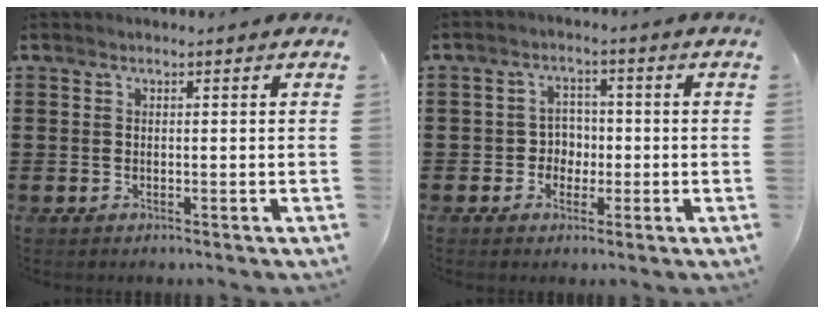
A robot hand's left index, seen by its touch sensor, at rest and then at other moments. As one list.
[{"total": 3.5, "force": [-1.0, 3.1, 1.2], "torque": [-0.036, 0.007, -0.025]}]